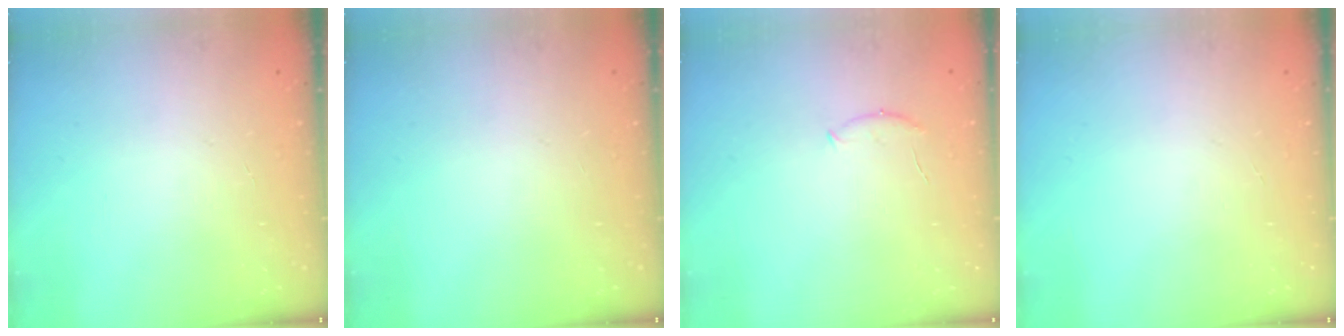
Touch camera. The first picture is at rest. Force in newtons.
{"total": 0.0}
{"total": 6.1, "press": 6.0, "slide": 1.1}
{"total": 0.0}